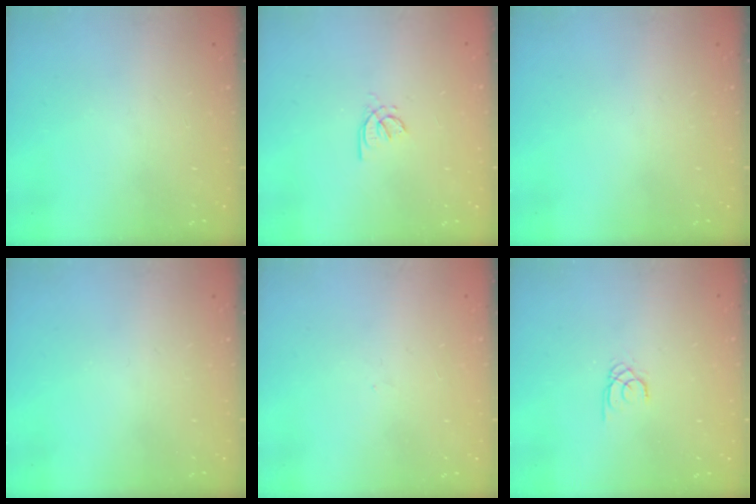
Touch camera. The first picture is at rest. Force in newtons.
{"total": 1.4, "press": 1.3, "slide": 0.4}
{"total": 0.0}
{"total": 0.0}
{"total": 0.0}
{"total": 1.3, "press": 1.3, "slide": 0.1}